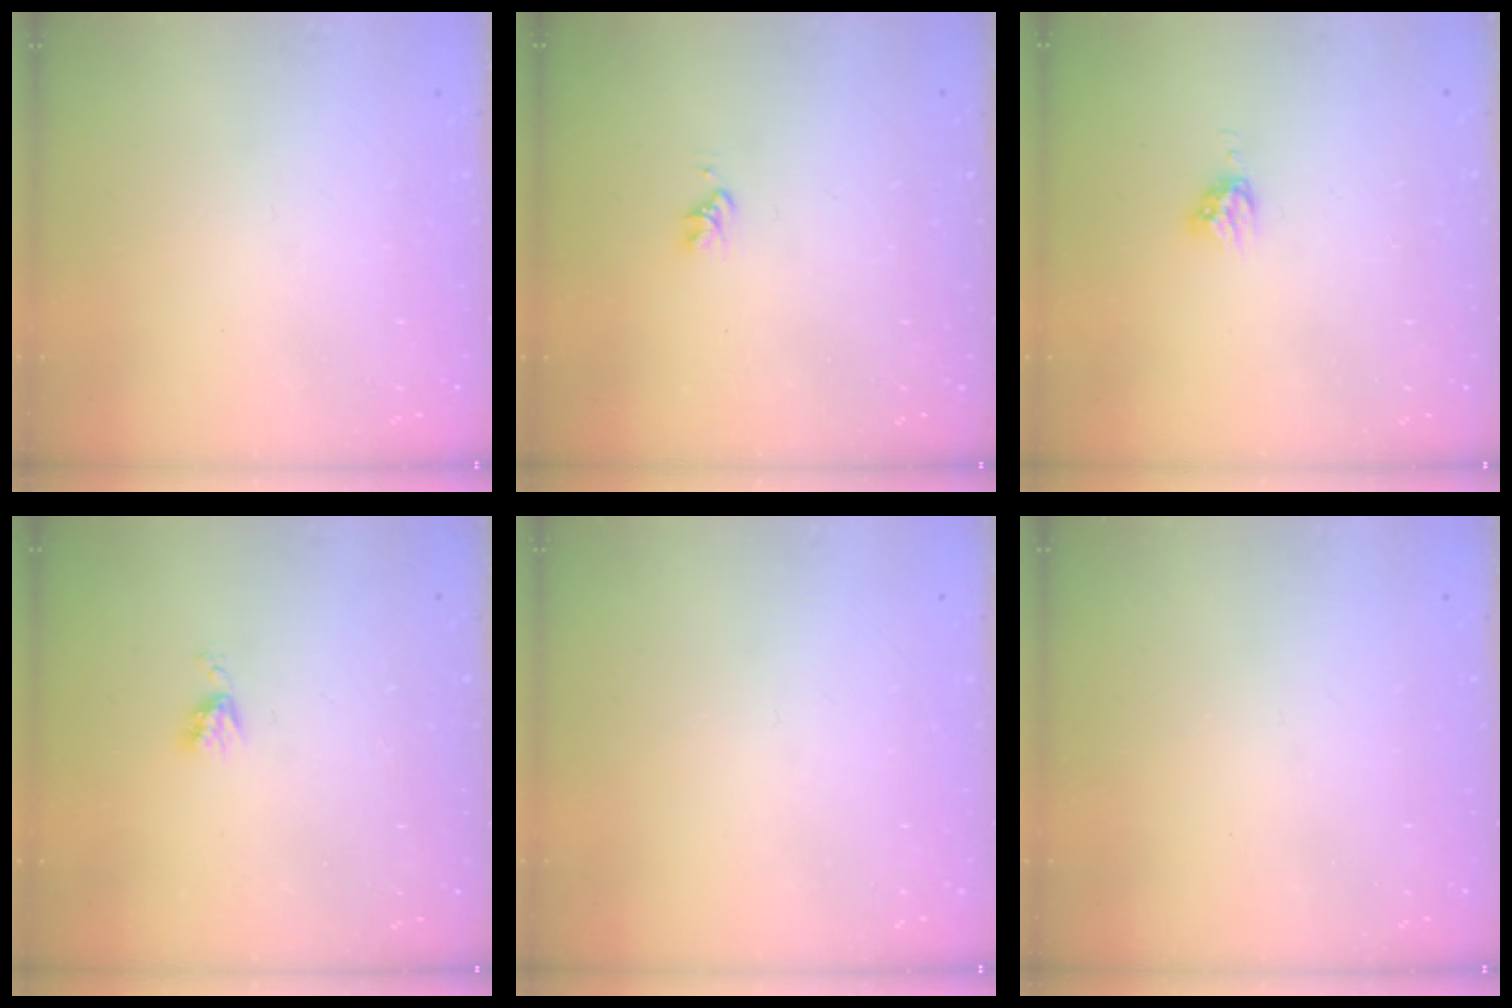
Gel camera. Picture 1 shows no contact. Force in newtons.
{"total": 2.6, "press": 2.6, "slide": 0.4}
{"total": 4.8, "press": 4.7, "slide": 0.7}
{"total": 4.0, "press": 4.0, "slide": 0.5}
{"total": 0.0}
{"total": 0.0}